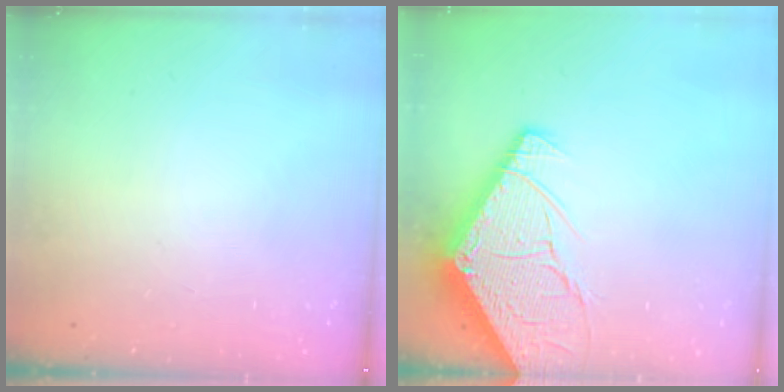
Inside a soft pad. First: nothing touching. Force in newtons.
{"total": 15.4, "press": 15.3, "slide": 1.6}